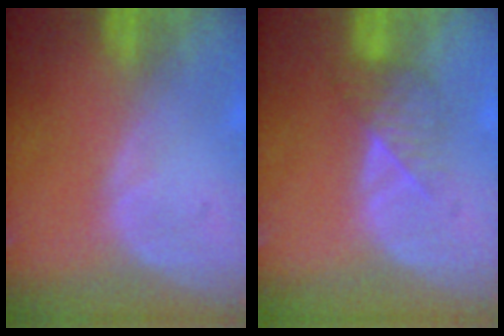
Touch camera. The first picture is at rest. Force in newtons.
{"total": 3.6, "press": 3.4, "slide": 1.2}